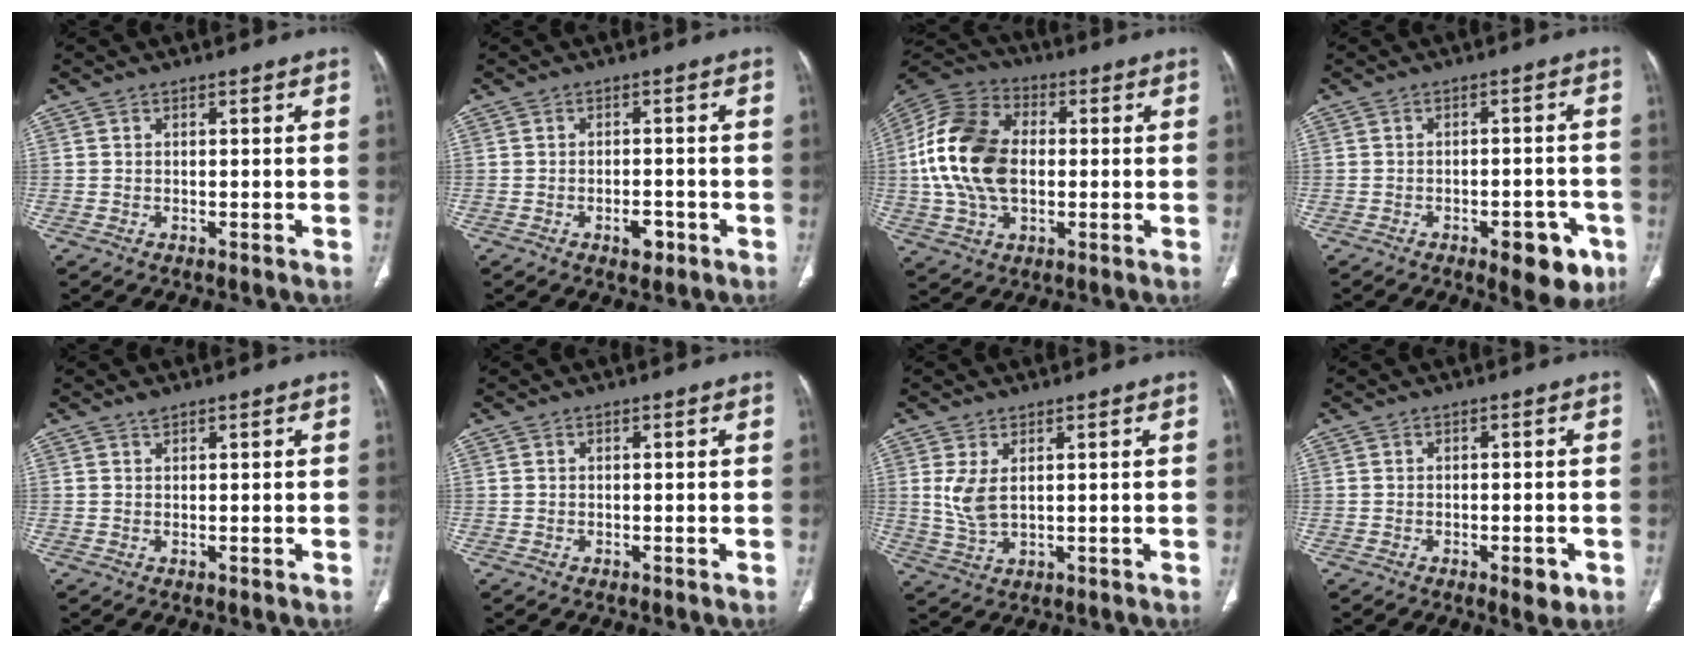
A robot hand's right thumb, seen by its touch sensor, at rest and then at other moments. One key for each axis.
{"total": 3.3, "fx": -1.7, "fy": 1.7, "fz": 2.3, "tx": -0.023, "ty": 0.008, "tz": -0.022}
{"total": 18.5, "fx": 0.2, "fy": 12.2, "fz": 13.8, "tx": -0.266, "ty": 0.019, "tz": 0.000}
{"total": 8.9, "fx": -4.4, "fy": 4.1, "fz": 6.5, "tx": -0.051, "ty": 0.019, "tz": -0.049}
{"total": 0.7, "fx": 0.7, "fy": 0.2, "fz": 0.3, "tx": -0.001, "ty": -0.003, "tz": 0.012}
{"total": 0.0}
{"total": 5.0, "fx": 1.3, "fy": 2.3, "fz": 4.2, "tx": -0.095, "ty": -0.008, "tz": 0.038}
{"total": 3.4, "fx": -1.5, "fy": 1.5, "fz": 2.7, "tx": -0.024, "ty": 0.001, "tz": -0.014}